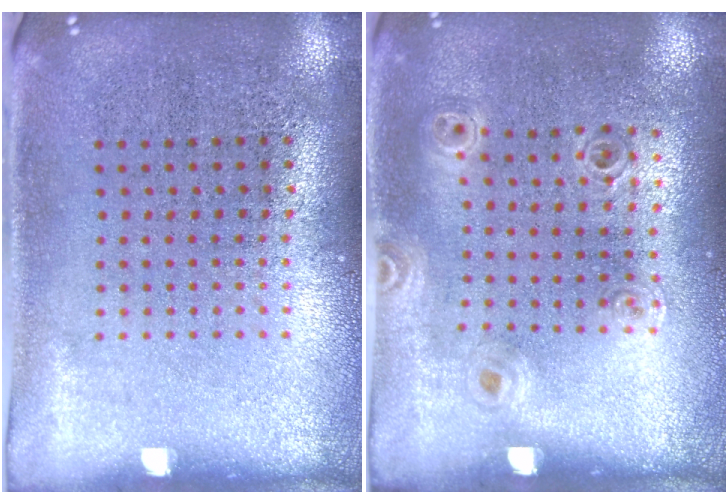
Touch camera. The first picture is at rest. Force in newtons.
{"total": 0.9, "press": 0.9, "slide": 0.0}